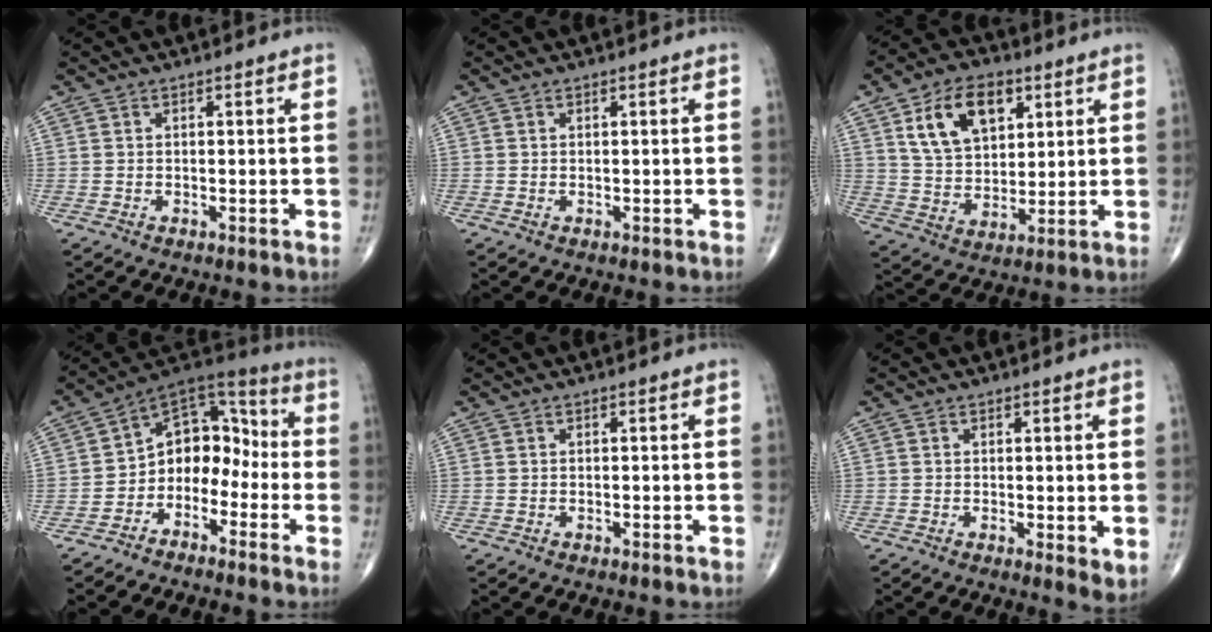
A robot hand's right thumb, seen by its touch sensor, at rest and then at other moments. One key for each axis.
{"total": 0.0}
{"total": 13.9, "fx": 5.9, "fy": 8.7, "fz": 9.1, "tx": -0.128, "ty": -0.018, "tz": 0.111}
{"total": 11.0, "fx": -3.6, "fy": 8.2, "fz": 6.3, "tx": -0.052, "ty": 0.077, "tz": -0.081}
{"total": 0.0}
{"total": 3.3, "fx": 0.1, "fy": 1.1, "fz": 3.1, "tx": -0.047, "ty": -0.014, "tz": 0.001}